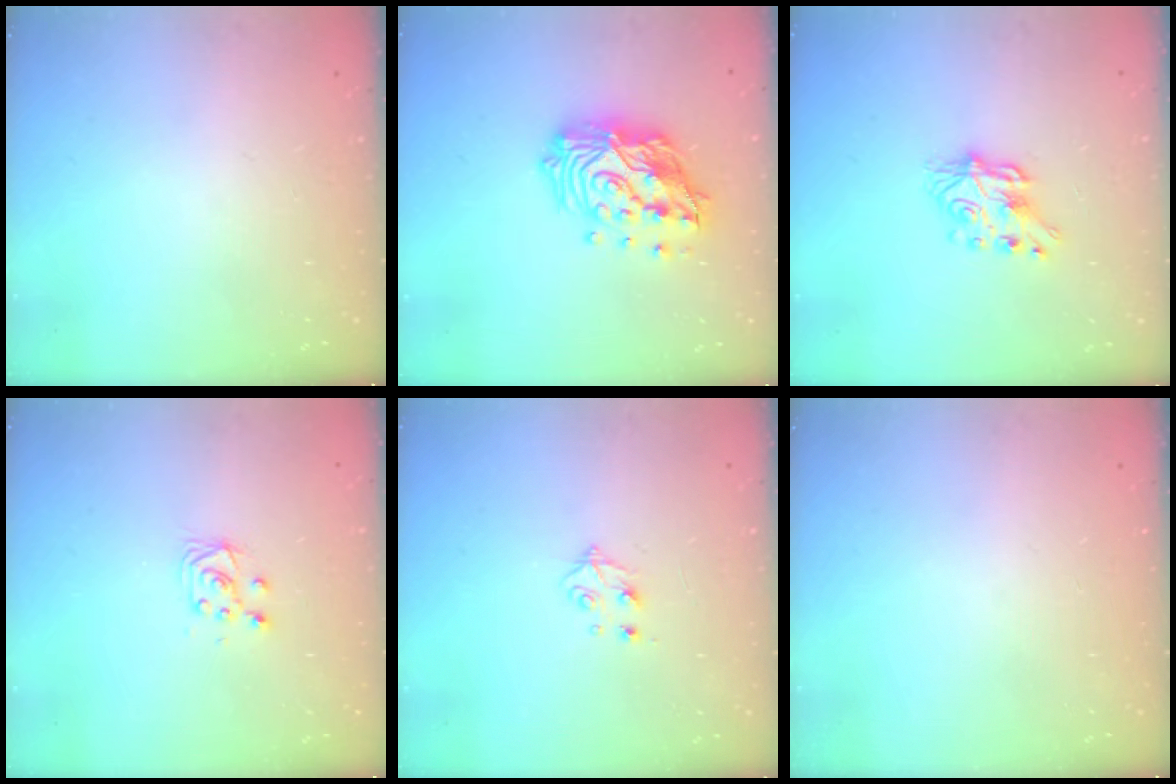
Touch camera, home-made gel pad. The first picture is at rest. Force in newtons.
{"total": 18.6, "press": 18.6, "slide": 1.4}
{"total": 7.0, "press": 7.0, "slide": 0.2}
{"total": 4.9, "press": 4.8, "slide": 0.5}
{"total": 4.2, "press": 4.1, "slide": 0.8}
{"total": 0.0}